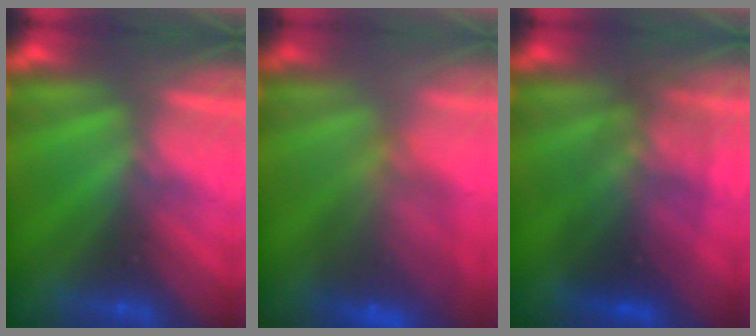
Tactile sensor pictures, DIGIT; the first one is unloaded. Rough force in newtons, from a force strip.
{"total": 6.4}
{"total": 2.9}